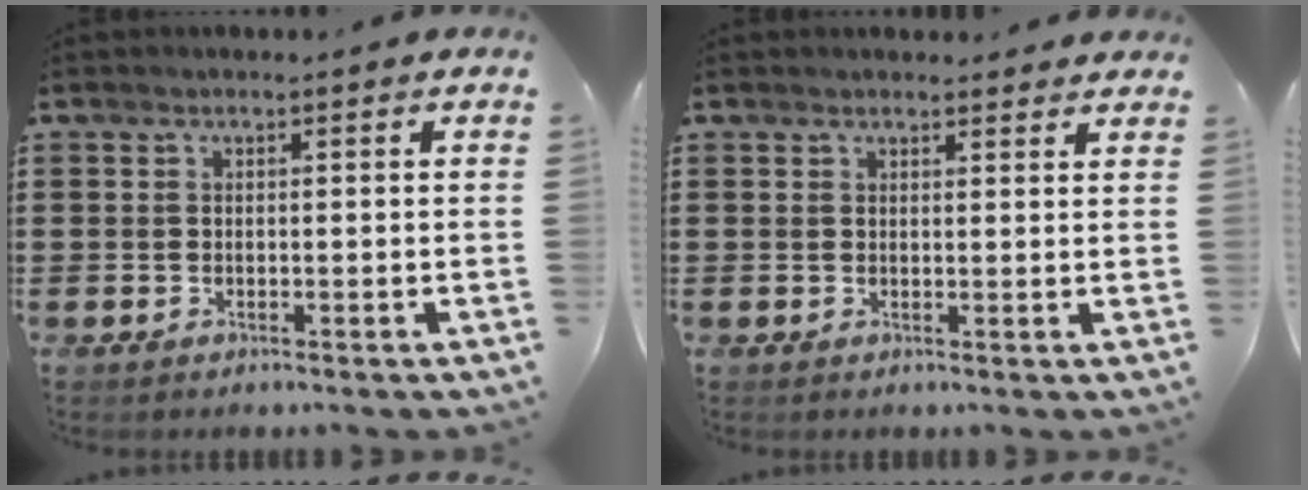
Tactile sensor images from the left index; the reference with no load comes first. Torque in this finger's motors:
{"motor_torque": [2.14, 0.00, -0.06, -0.14]}